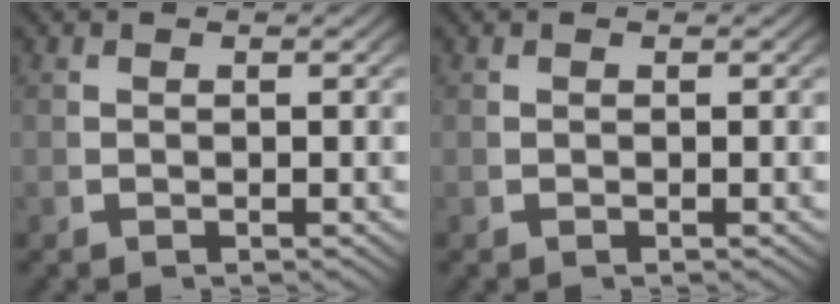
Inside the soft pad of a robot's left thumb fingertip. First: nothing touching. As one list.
[{"total": 0.0}]